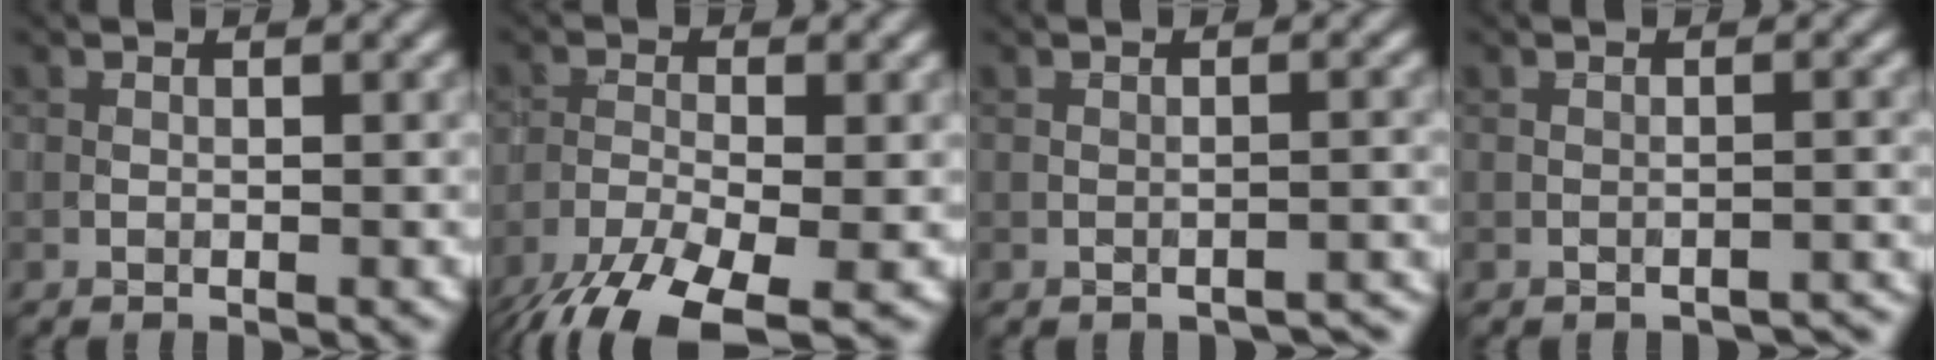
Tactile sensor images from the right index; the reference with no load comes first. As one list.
[{"total": 9.0, "force": [-6.2, 2.6, 5.9], "torque": [-0.129, -0.025, -0.120]}, {"total": 1.7, "force": [-1.6, 0.5, 0.4], "torque": [0.002, 0.006, -0.020]}, {"total": 1.7, "force": [-1.6, 0.3, 0.2], "torque": [0.006, 0.008, -0.021]}]